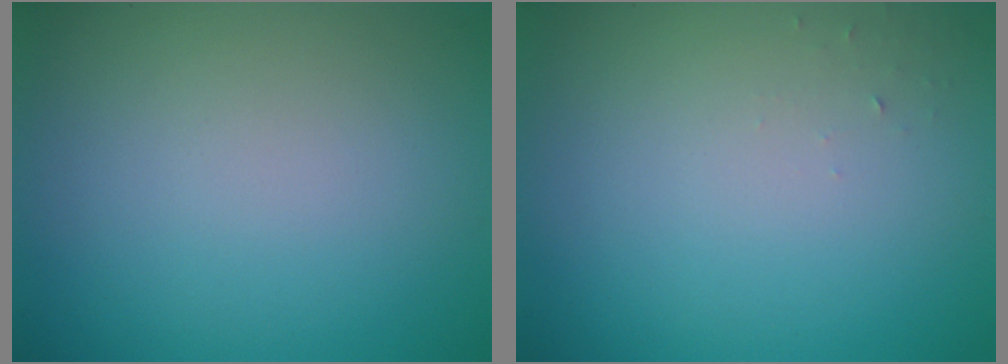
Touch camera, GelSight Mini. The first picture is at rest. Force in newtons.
{"total": 0.6, "press": 0.6, "slide": 0.1}